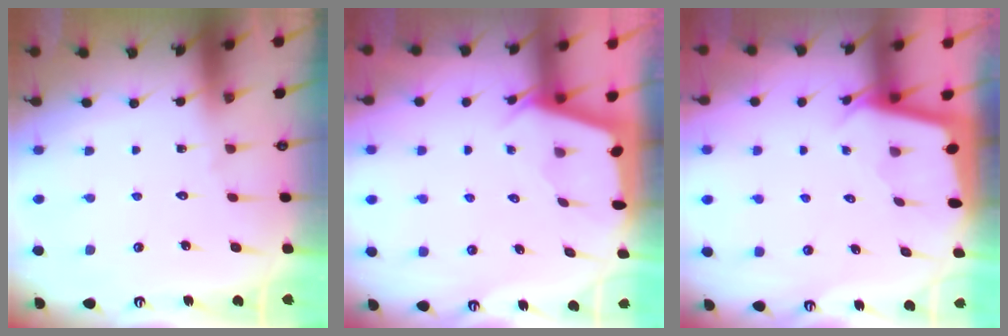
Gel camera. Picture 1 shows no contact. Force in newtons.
{"total": 2.1, "press": 2.1, "slide": 0.3}
{"total": 1.8, "press": 1.8, "slide": 0.1}